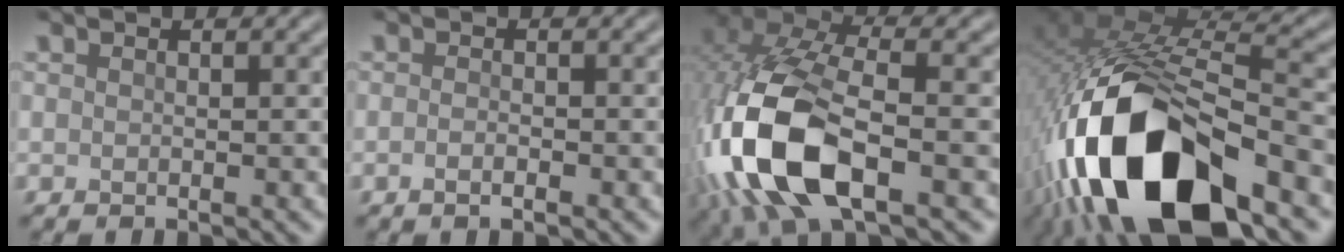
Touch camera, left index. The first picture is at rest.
{"total": 1.1, "force": [-0.6, 0.3, 0.9], "torque": [-0.017, -0.002, -0.011]}
{"total": 13.5, "force": [-4.7, 6.5, 10.8], "torque": [-0.252, -0.011, -0.086]}
{"total": 17.6, "force": [-7.5, 7.9, 13.8], "torque": [-0.275, -0.030, -0.111]}